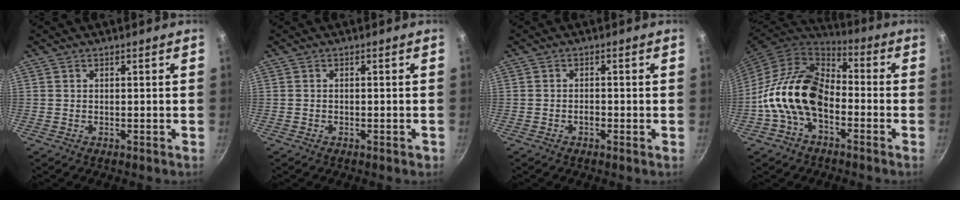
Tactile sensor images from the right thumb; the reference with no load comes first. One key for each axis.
{"total": 1.0, "fx": -0.6, "fy": 0.5, "fz": 0.6, "tx": -0.011, "ty": 0.006, "tz": -0.006}
{"total": 1.2, "fx": -0.6, "fy": 0.5, "fz": 0.9, "tx": -0.016, "ty": 0.004, "tz": -0.014}
{"total": 16.4, "fx": -4.2, "fy": 10.7, "fz": 11.7, "tx": -0.193, "ty": 0.050, "tz": -0.098}